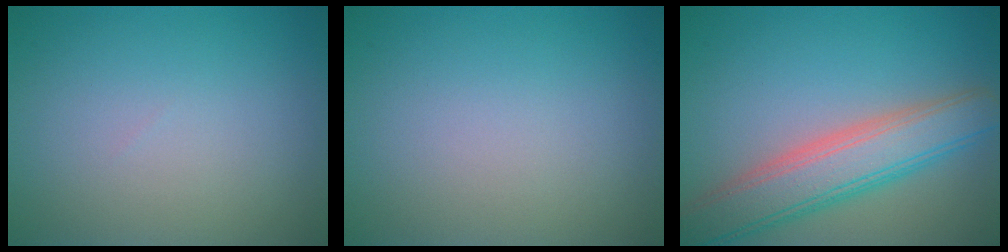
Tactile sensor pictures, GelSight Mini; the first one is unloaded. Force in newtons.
{"total": 0.0}
{"total": 6.6, "press": 6.6, "slide": 0.4}